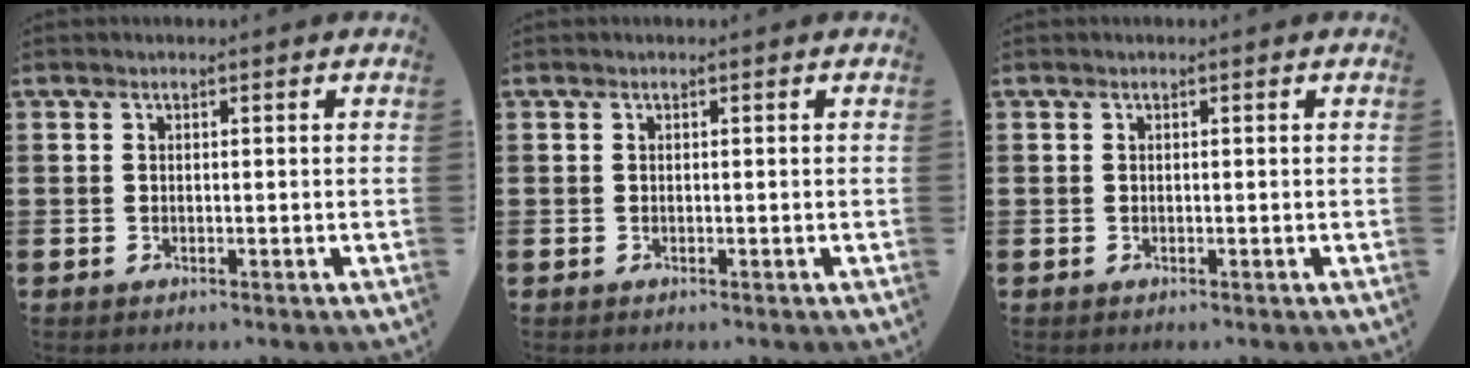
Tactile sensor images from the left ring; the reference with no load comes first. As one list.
[{"total": 0.0}, {"total": 0.0}]